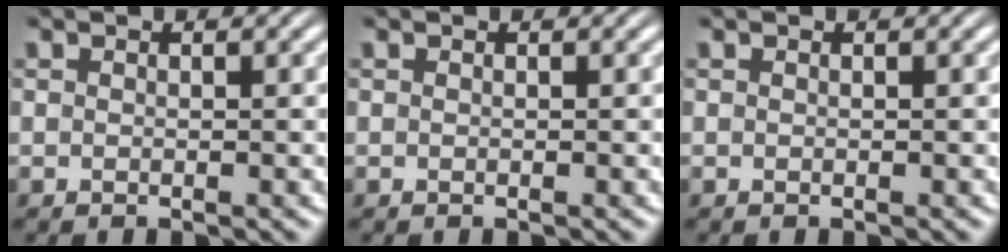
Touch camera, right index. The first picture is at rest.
{"total": 0.0}
{"total": 0.0}